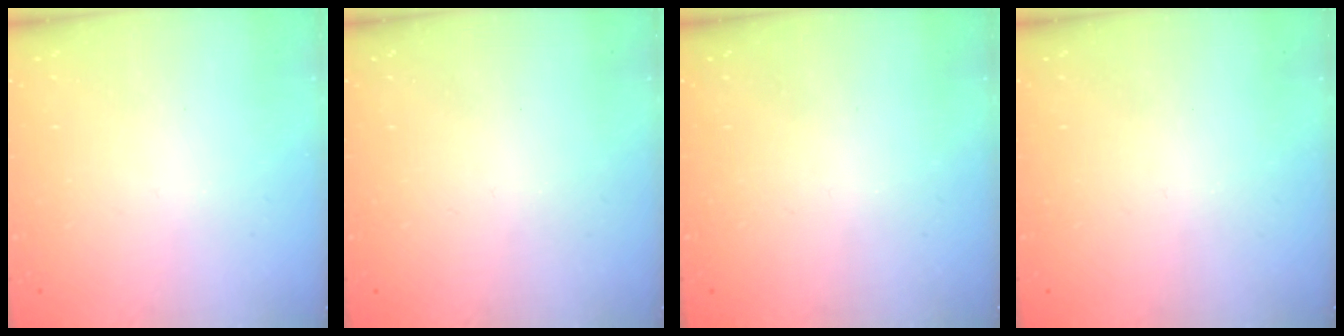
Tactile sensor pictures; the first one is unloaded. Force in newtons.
{"total": 0.0}
{"total": 0.0}
{"total": 0.0}